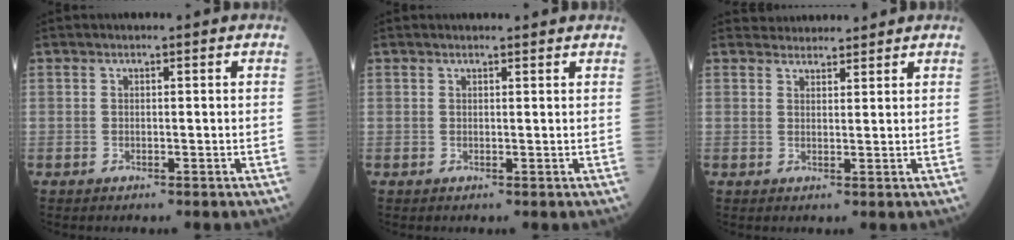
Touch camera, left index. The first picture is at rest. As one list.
[{"total": 2.9, "force": [2.8, 0.4, 0.5], "torque": [-0.010, 0.012, 0.028]}, {"total": 4.1, "force": [4.0, 0.9, 0.0], "torque": [0.001, 0.020, 0.058]}]